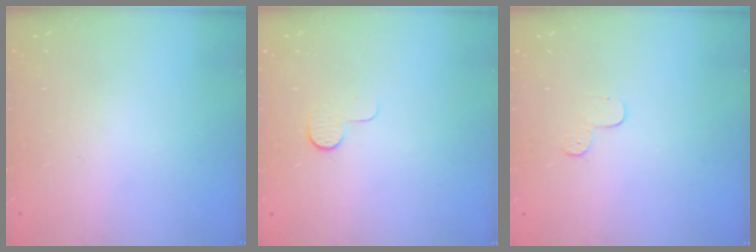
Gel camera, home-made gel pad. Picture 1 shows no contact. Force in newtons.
{"total": 5.4, "press": 5.4, "slide": 0.5}
{"total": 3.9, "press": 3.9, "slide": 0.4}